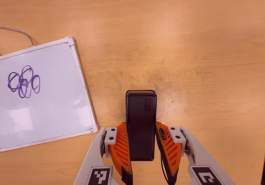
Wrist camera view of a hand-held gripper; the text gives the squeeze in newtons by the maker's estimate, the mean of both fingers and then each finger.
{"total": 4.6, "left": 3.0, "right": 6.2}